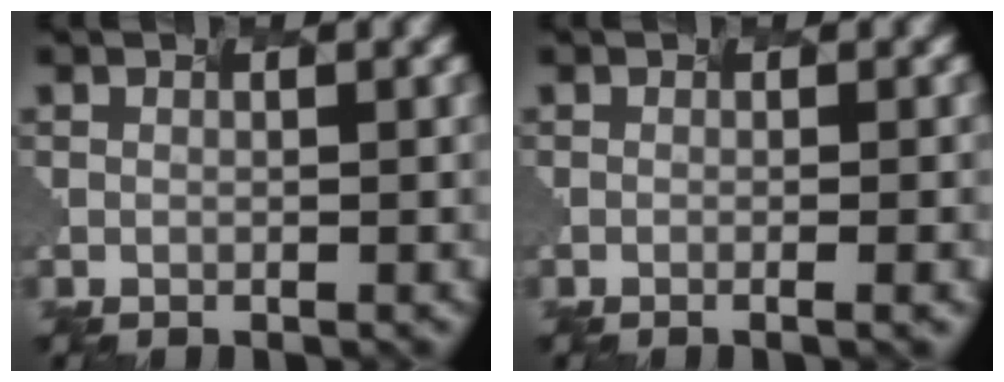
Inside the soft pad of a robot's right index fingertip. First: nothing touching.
{"total": 2.1, "force": [-0.6, 0.5, 1.9], "torque": [-0.015, 0.005, -0.004]}